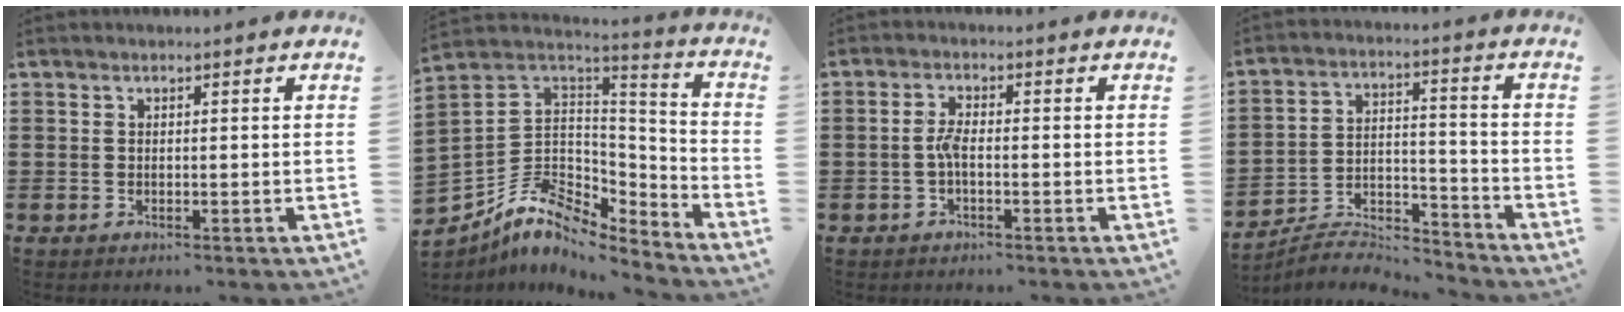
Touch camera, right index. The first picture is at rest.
{"total": 8.5, "force": [-5.8, 5.0, 3.8], "torque": [-0.091, 0.002, -0.109]}
{"total": 2.7, "force": [-0.7, 0.7, 2.5], "torque": [-0.055, 0.000, -0.016]}
{"total": 6.2, "force": [-6.1, 0.8, 0.9], "torque": [-0.019, 0.006, -0.121]}